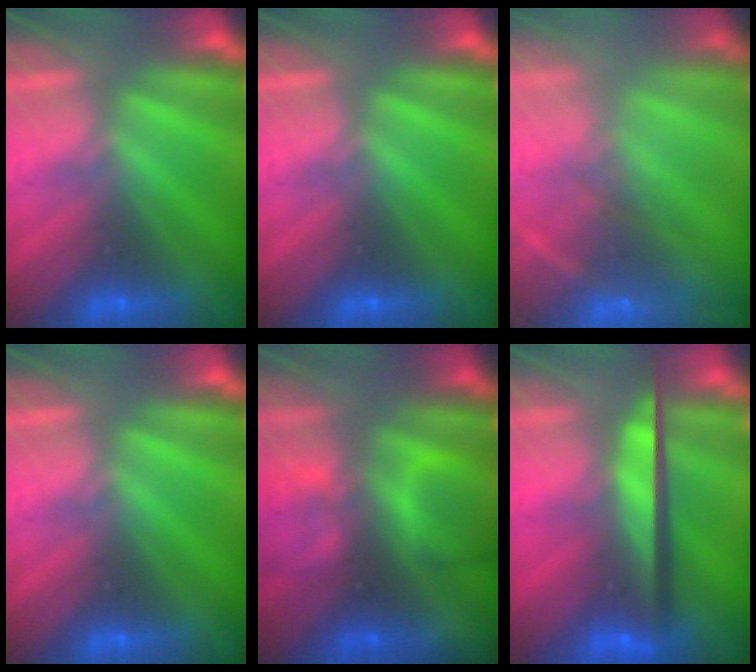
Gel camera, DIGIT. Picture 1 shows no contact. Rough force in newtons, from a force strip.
{"total": 0.0}
{"total": 5.8}
{"total": 0.0}
{"total": 9.3}
{"total": 8.7}